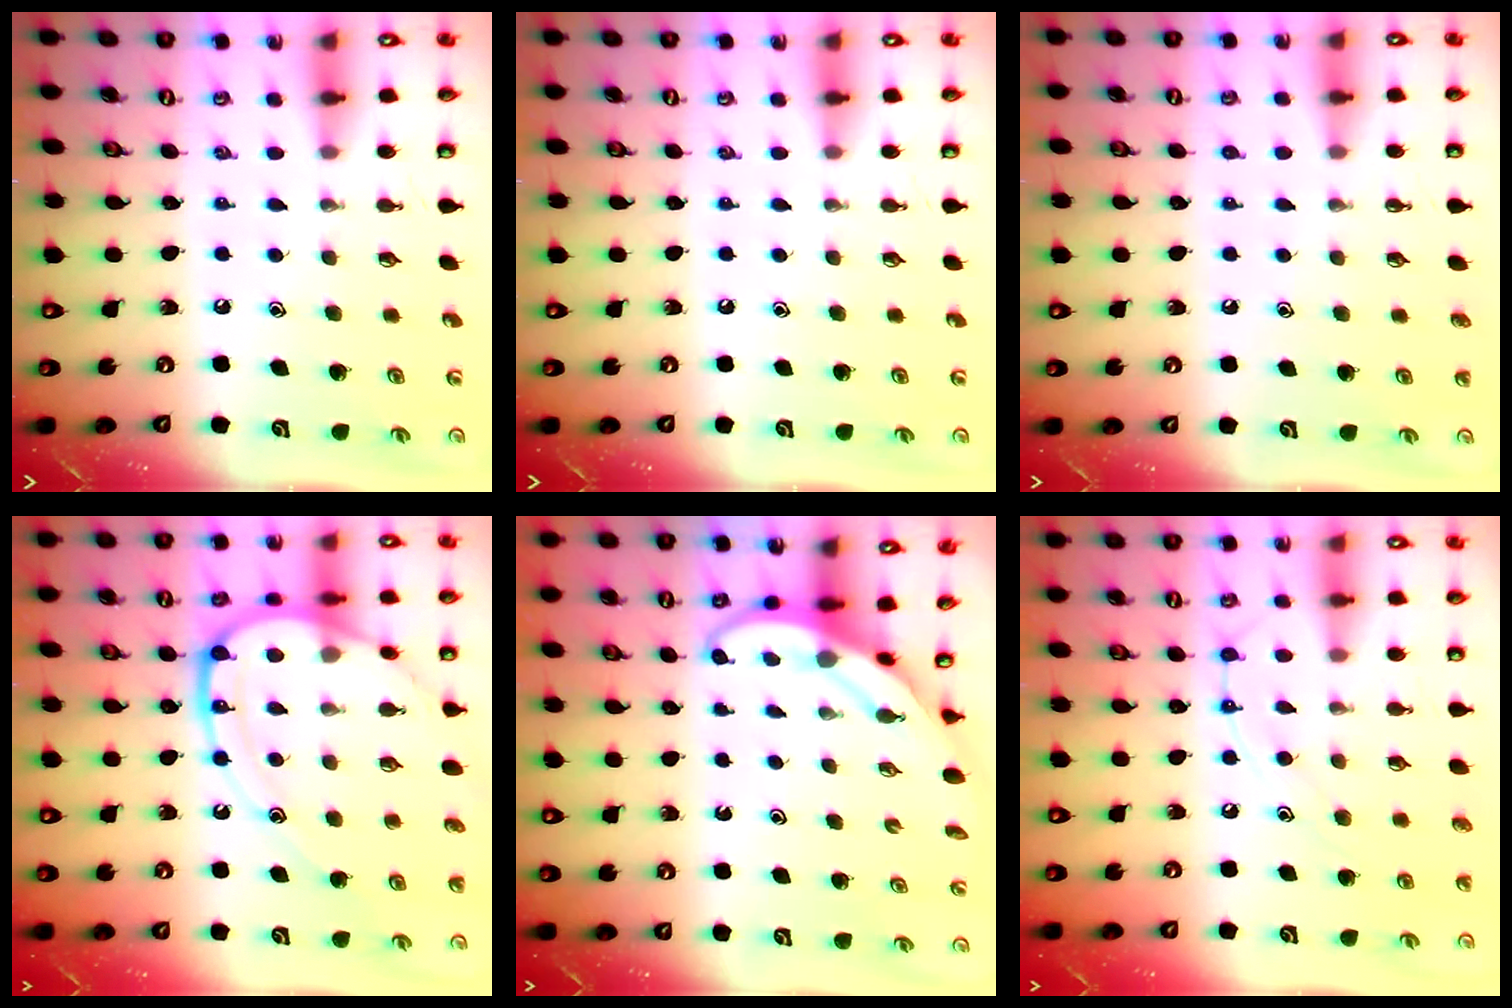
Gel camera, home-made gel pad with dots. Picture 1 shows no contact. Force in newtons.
{"total": 0.0}
{"total": 0.7, "press": 0.7, "slide": 0.0}
{"total": 15.8, "press": 15.7, "slide": 1.4}
{"total": 4.0, "press": 4.0, "slide": 0.3}
{"total": 11.6, "press": 11.5, "slide": 1.0}